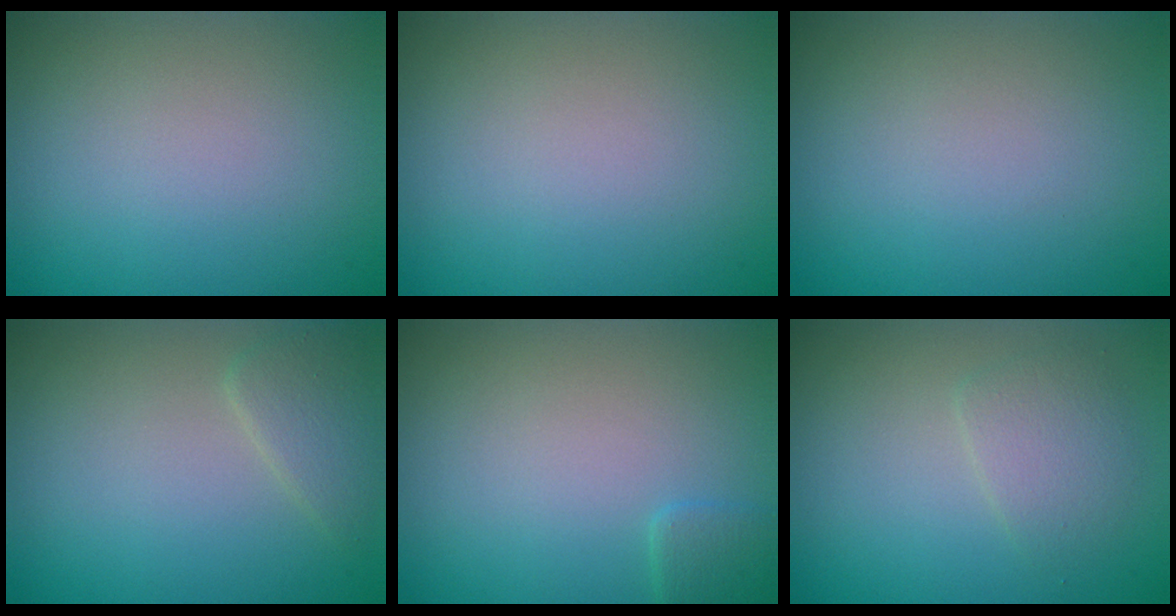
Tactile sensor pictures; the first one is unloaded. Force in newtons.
{"total": 0.0}
{"total": 0.0}
{"total": 1.8, "press": 1.8, "slide": 0.1}
{"total": 1.3, "press": 1.3, "slide": 0.1}
{"total": 1.9, "press": 1.9, "slide": 0.0}